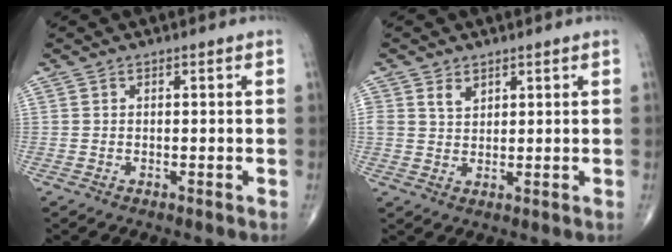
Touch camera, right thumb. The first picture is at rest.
{"total": 2.8, "force": [1.7, 1.9, 1.2], "torque": [-0.011, -0.013, 0.035]}